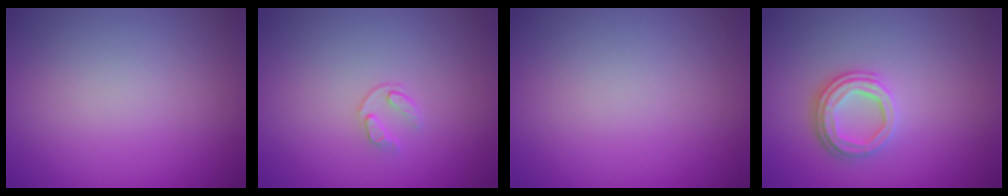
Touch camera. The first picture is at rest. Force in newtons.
{"total": 0.9, "press": 0.5, "slide": 0.8}
{"total": 0.0}
{"total": 3.3, "press": 2.5, "slide": 2.1}